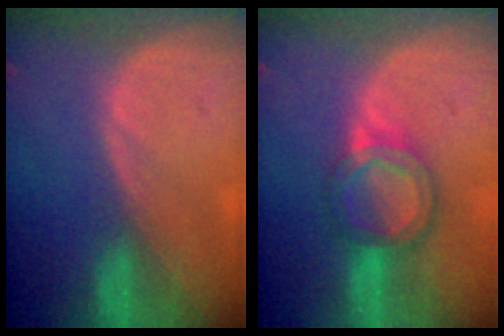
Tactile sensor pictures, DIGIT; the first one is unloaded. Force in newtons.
{"total": 6.0, "press": 5.4, "slide": 2.5}